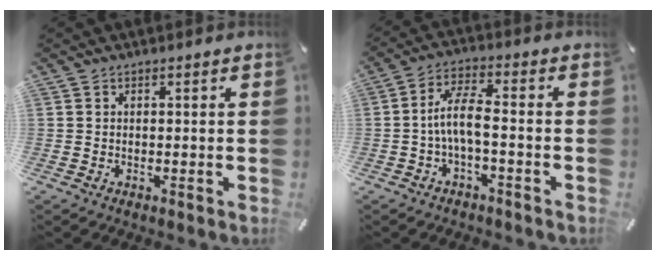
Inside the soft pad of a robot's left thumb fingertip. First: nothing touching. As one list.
[{"total": 8.1, "force": [-1.7, 2.9, 7.4], "torque": [-0.145, 0.008, -0.033]}]